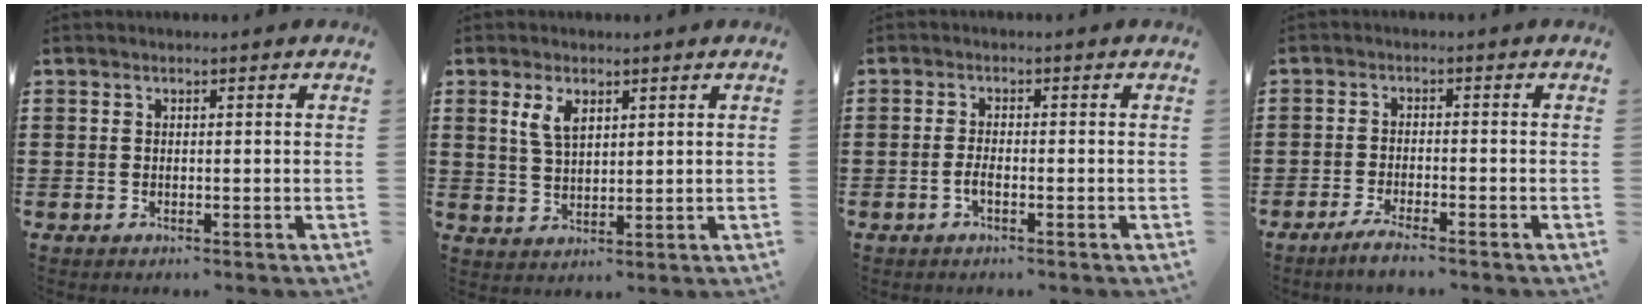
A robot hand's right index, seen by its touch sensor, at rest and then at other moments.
{"total": 3.9, "force": [1.9, 2.0, 2.7], "torque": [-0.061, 0.007, 0.034]}
{"total": 1.8, "force": [-0.9, 0.4, 1.5], "torque": [-0.035, -0.003, -0.017]}
{"total": 2.5, "force": [-2.2, 0.0, 1.1], "torque": [-0.019, 0.005, -0.042]}